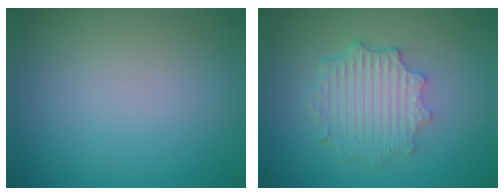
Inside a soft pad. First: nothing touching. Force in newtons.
{"total": 4.3, "press": 3.5, "slide": 2.4}